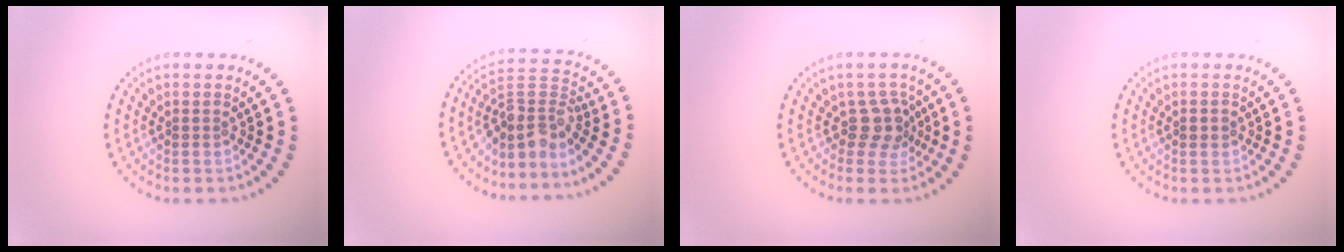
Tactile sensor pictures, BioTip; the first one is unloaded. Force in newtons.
{"total": 3.8, "press": 2.6, "slide": 2.8}
{"total": 2.6, "press": 2.0, "slide": 1.6}
{"total": 0.9, "press": 0.9, "slide": 0.0}